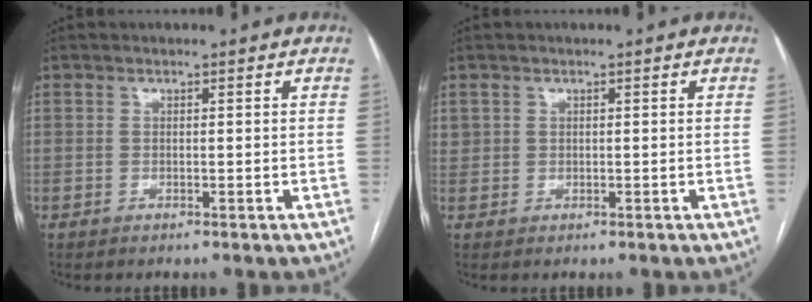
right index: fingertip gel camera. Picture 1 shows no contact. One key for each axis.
{"total": 1.2, "fx": 0.5, "fy": 1.1, "fz": 0.1, "tx": 0.008, "ty": 0.009, "tz": 0.008}